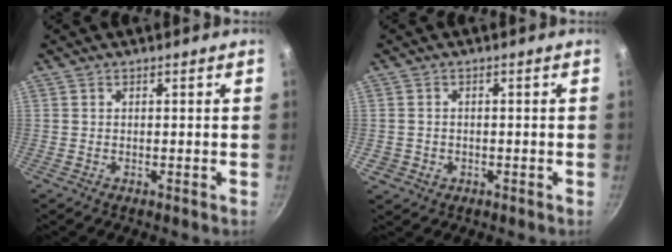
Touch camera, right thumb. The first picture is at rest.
{"total": 2.4, "force": [-0.6, 2.2, 0.9], "torque": [-0.013, 0.006, -0.002]}